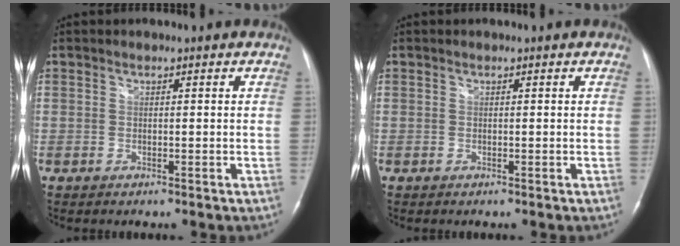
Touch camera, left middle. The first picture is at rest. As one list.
[{"total": 0.0}]